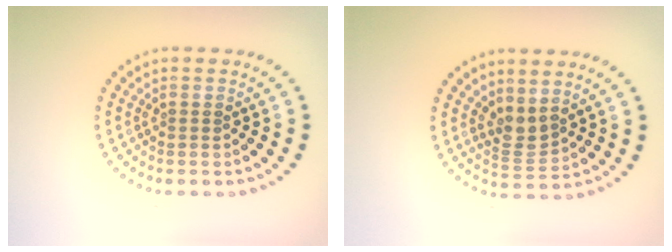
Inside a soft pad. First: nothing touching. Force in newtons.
{"total": 2.0, "press": 1.6, "slide": 1.1}